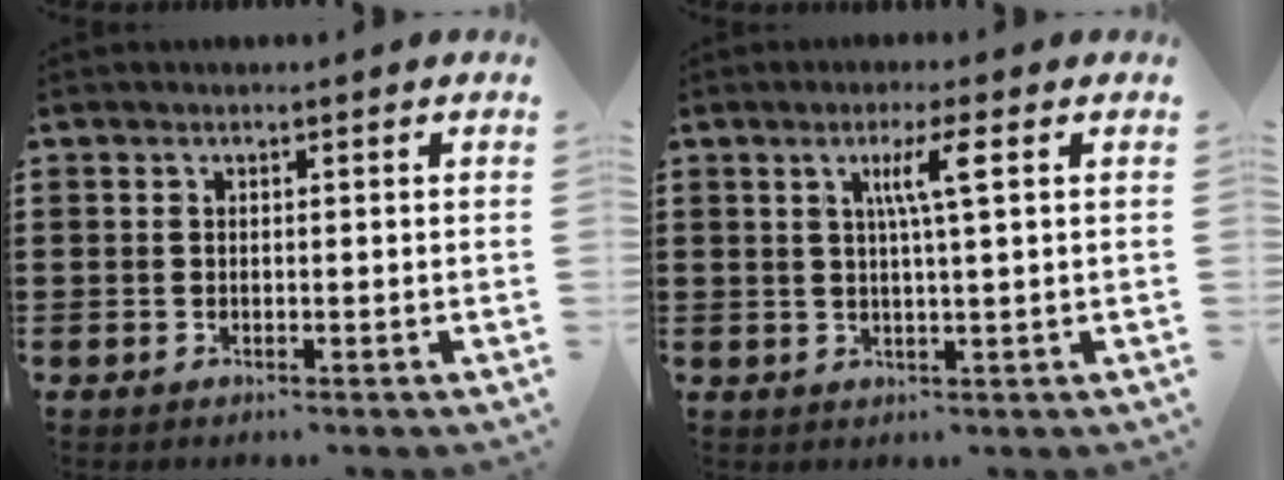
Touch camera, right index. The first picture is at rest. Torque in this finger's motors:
{"motor_torque": [0.85, 0.04, 0.40, 0.09]}